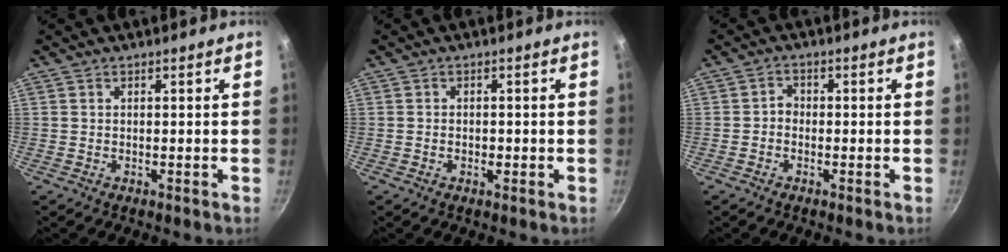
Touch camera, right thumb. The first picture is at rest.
{"total": 1.5, "force": [-0.4, 1.0, 1.0], "torque": [-0.017, 0.004, -0.009]}
{"total": 1.9, "force": [-0.8, 1.5, 0.9], "torque": [-0.010, 0.014, -0.019]}